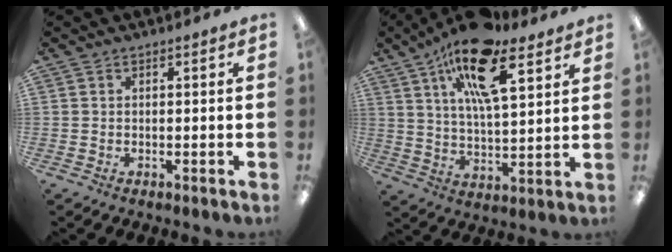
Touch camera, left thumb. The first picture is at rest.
{"total": 18.3, "force": [10.8, 6.9, 13.1], "torque": [-0.213, -0.043, 0.177]}